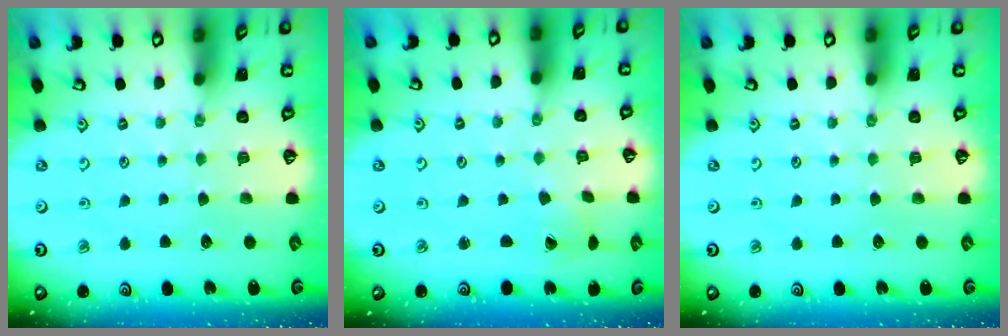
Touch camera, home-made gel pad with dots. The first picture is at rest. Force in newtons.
{"total": 1.6, "press": 1.5, "slide": 0.3}
{"total": 0.0}